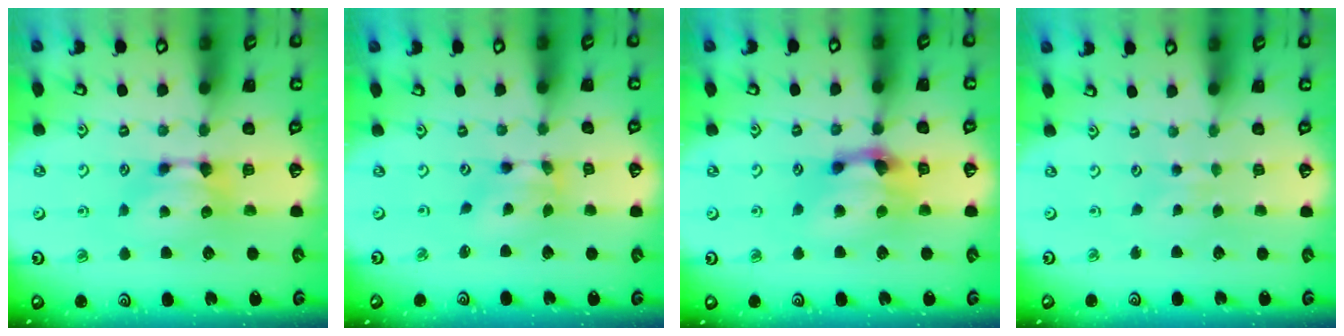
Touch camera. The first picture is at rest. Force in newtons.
{"total": 2.1, "press": 1.4, "slide": 1.5}
{"total": 4.2, "press": 3.8, "slide": 1.8}
{"total": 3.5, "press": 3.5, "slide": 0.4}